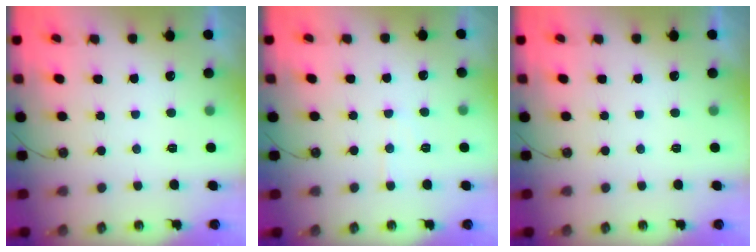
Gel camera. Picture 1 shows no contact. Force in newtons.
{"total": 5.6, "press": 5.6, "slide": 0.8}
{"total": 0.0}